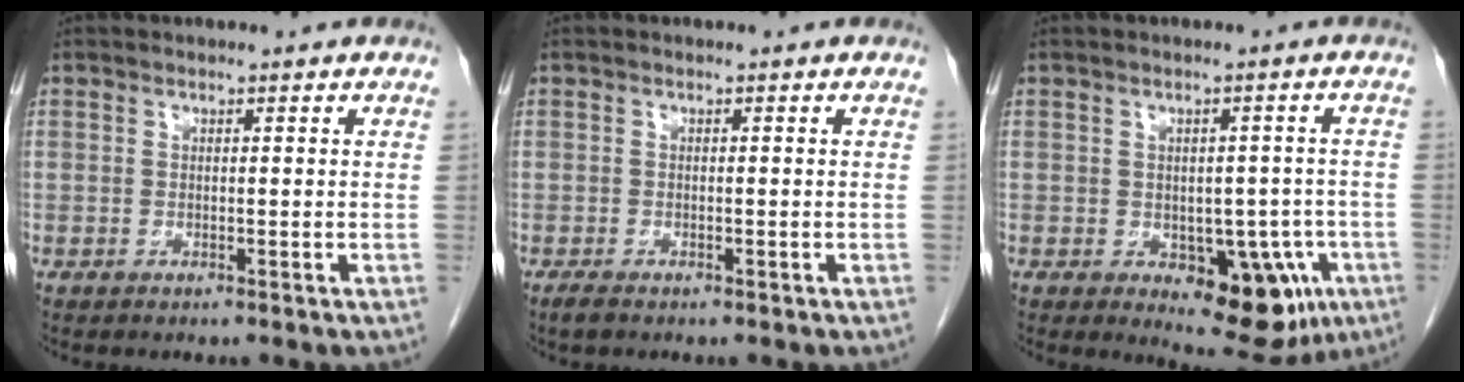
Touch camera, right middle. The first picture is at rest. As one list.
[{"total": 1.2, "force": [-0.9, 0.3, 0.8], "torque": [-0.022, -0.003, -0.016]}, {"total": 10.1, "force": [-3.7, 5.1, 7.9], "torque": [-0.075, 0.000, -0.034]}]